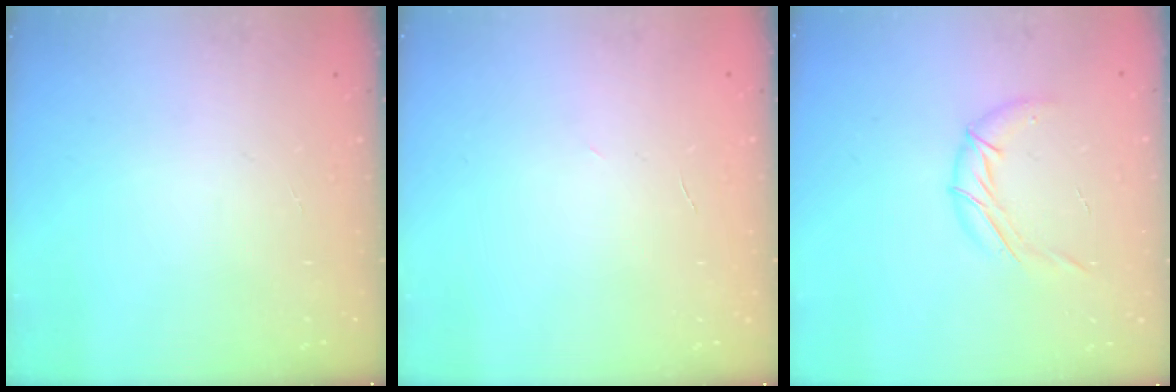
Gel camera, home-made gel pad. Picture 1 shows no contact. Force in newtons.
{"total": 1.8, "press": 1.7, "slide": 0.5}
{"total": 8.8, "press": 8.8, "slide": 0.8}